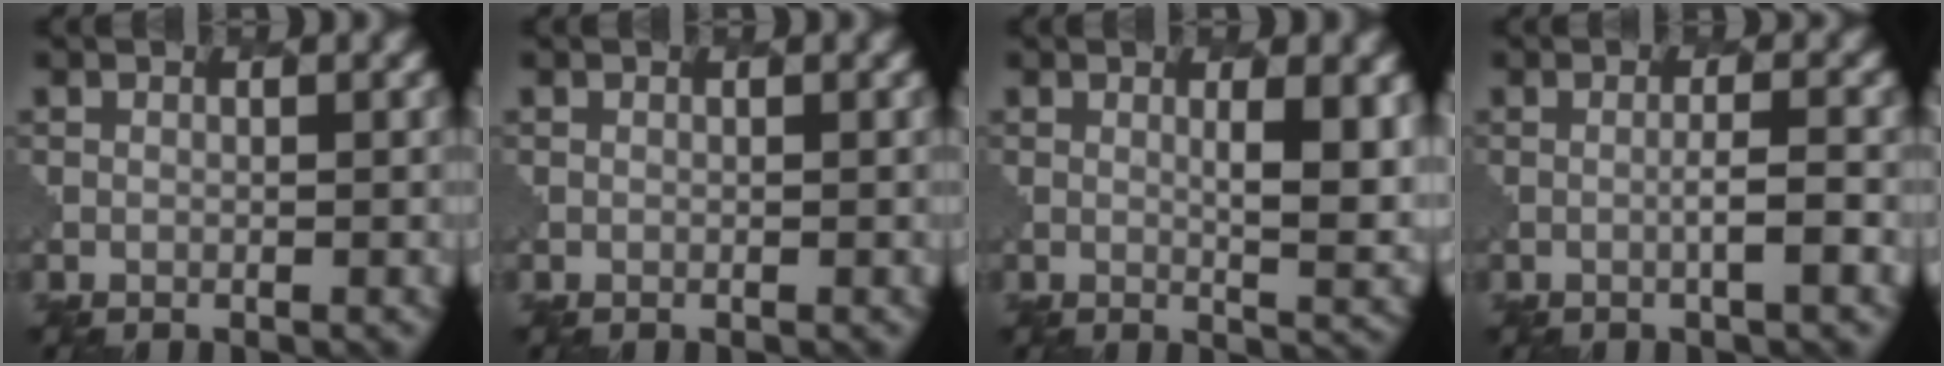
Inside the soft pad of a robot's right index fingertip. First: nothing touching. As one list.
[{"total": 0.0}, {"total": 5.0, "force": [1.2, 1.2, 4.7], "torque": [-0.066, -0.006, 0.024]}, {"total": 1.8, "force": [-0.2, 0.1, 1.7], "torque": [-0.027, 0.007, -0.012]}]